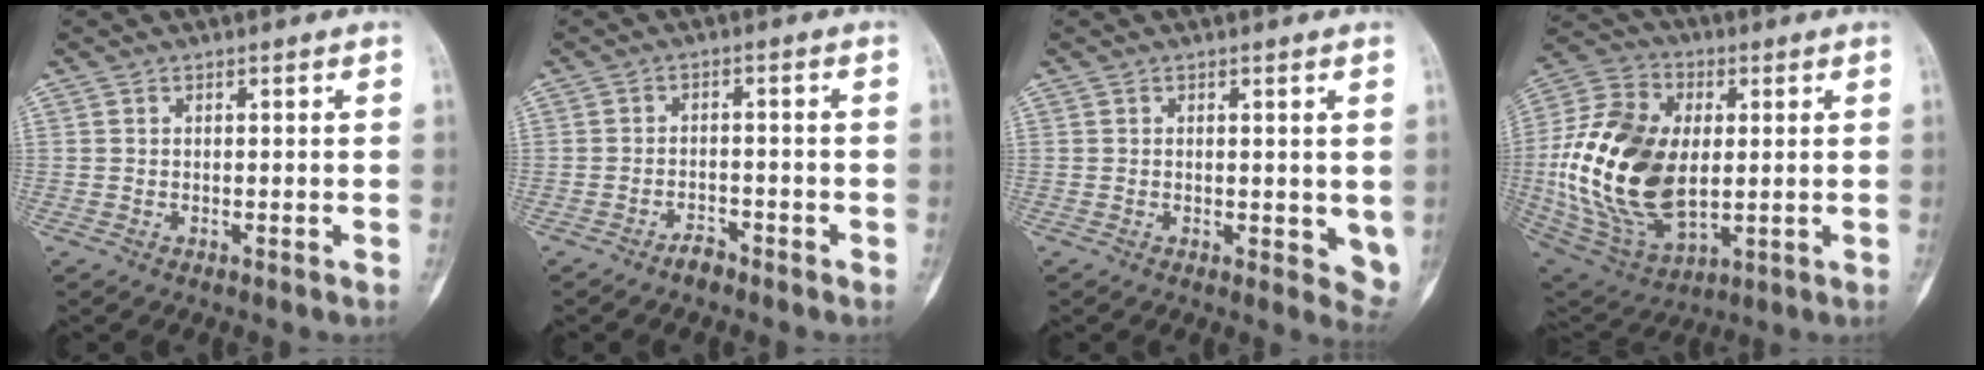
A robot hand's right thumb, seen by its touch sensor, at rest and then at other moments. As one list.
[{"total": 2.5, "force": [-2.0, 1.1, 0.8], "torque": [-0.009, 0.013, -0.035]}, {"total": 4.4, "force": [0.6, 2.5, 3.6], "torque": [-0.021, -0.012, 0.010]}, {"total": 25.1, "force": [0.5, 15.4, 19.9], "torque": [-0.389, -0.010, 0.020]}]